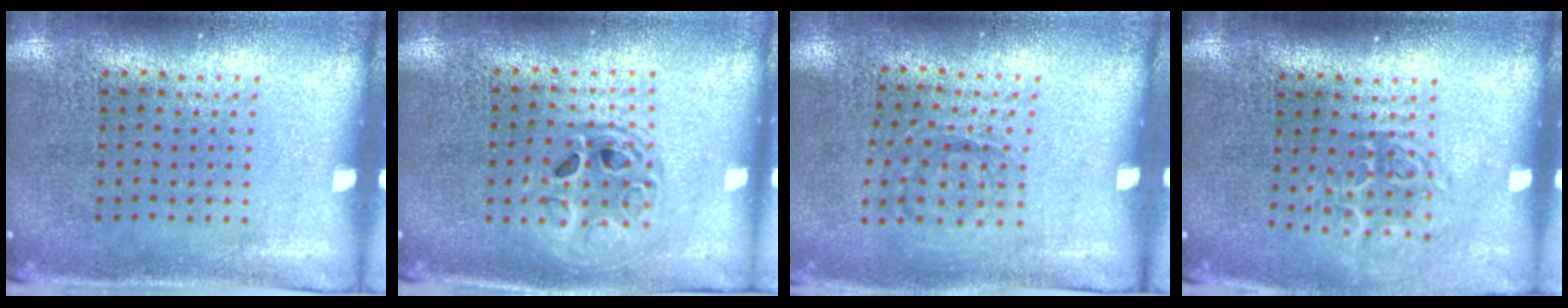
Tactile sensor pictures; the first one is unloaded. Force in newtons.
{"total": 1.5, "press": 1.3, "slide": 0.8}
{"total": 1.0, "press": 0.7, "slide": 0.7}
{"total": 1.7, "press": 1.2, "slide": 1.2}